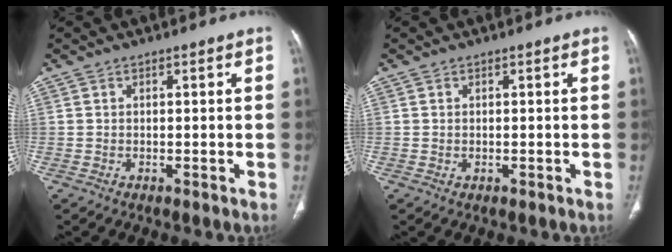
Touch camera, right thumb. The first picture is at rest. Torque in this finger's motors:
{"motor_torque": [-0.58, 0.21, -0.16, 0.24, -0.05]}